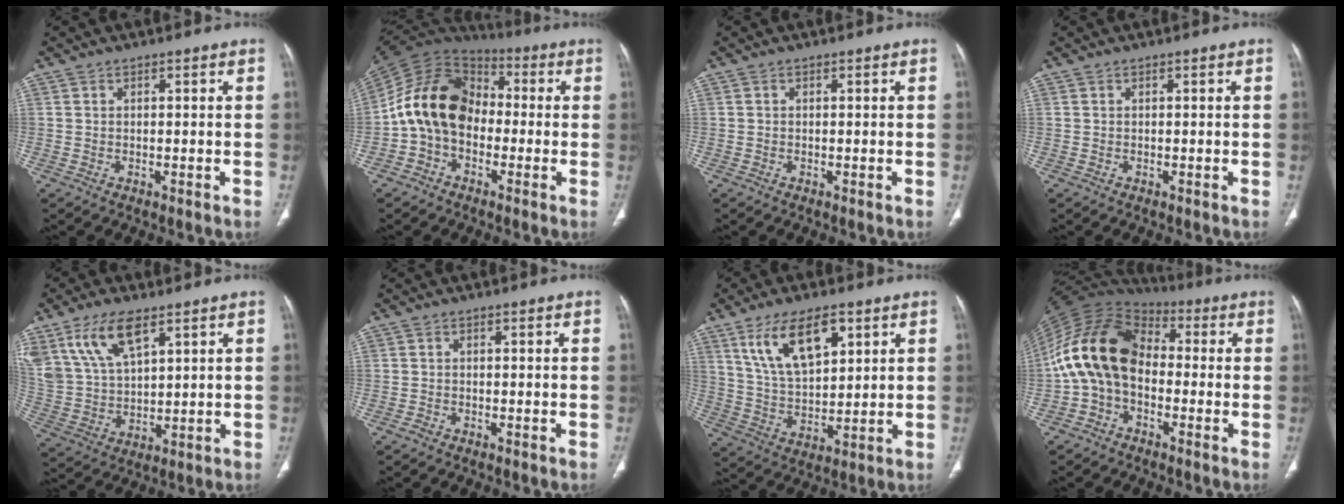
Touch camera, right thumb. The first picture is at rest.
{"total": 15.1, "force": [-1.8, 11.1, 10.0], "torque": [-0.169, 0.049, -0.047]}
{"total": 0.0}
{"total": 0.0}
{"total": 12.7, "force": [7.5, 5.7, 8.5], "torque": [-0.163, -0.020, 0.158]}
{"total": 0.9, "force": [-0.6, 0.6, 0.2], "torque": [-0.004, 0.002, -0.013]}
{"total": 13.4, "force": [6.8, 6.2, 9.7], "torque": [-0.159, -0.023, 0.138]}
{"total": 16.3, "force": [-1.3, 11.2, 11.8], "torque": [-0.215, 0.048, -0.033]}